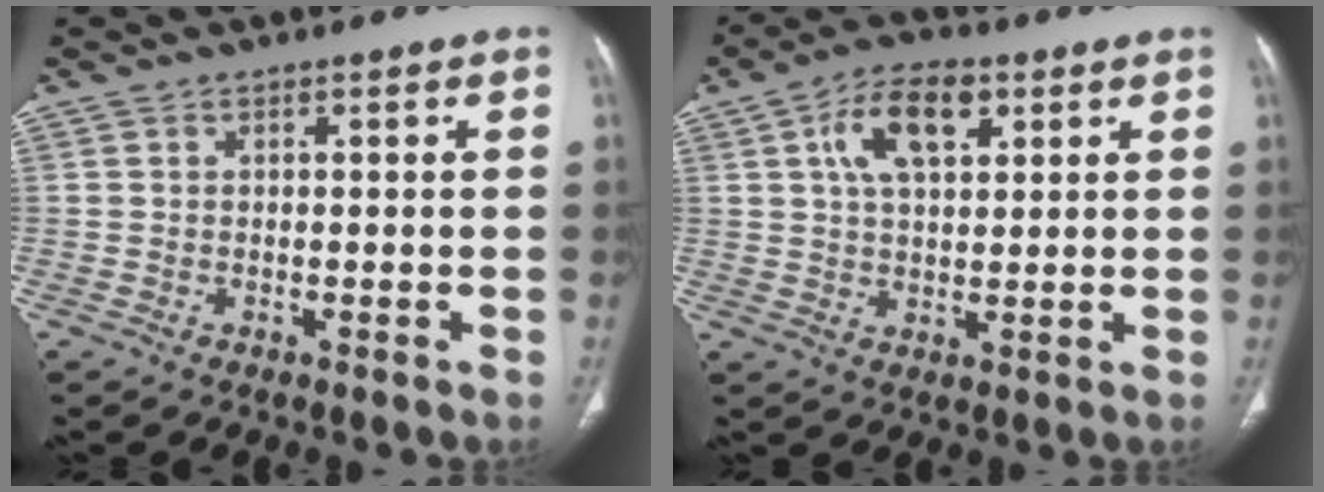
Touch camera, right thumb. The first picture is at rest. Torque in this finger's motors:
{"motor_torque": [0.04, 0.08, 0.04, -0.01, 0.13]}